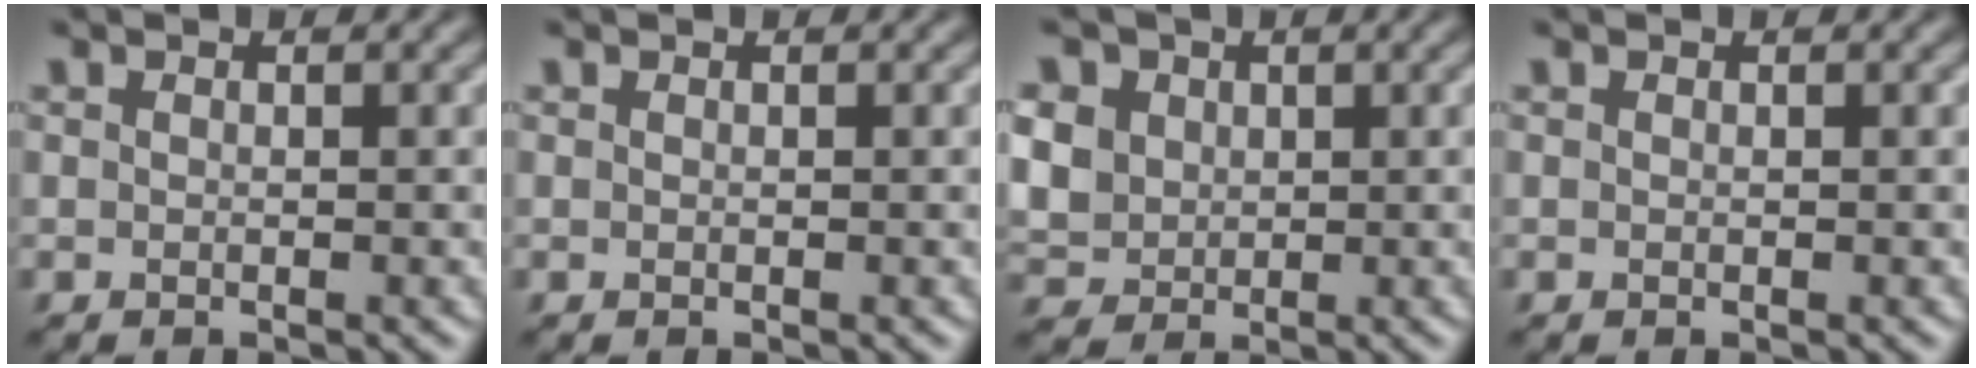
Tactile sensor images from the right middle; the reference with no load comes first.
{"total": 0.0}
{"total": 8.5, "force": [2.7, 7.0, 4.1], "torque": [-0.104, 0.026, 0.039]}
{"total": 0.0}